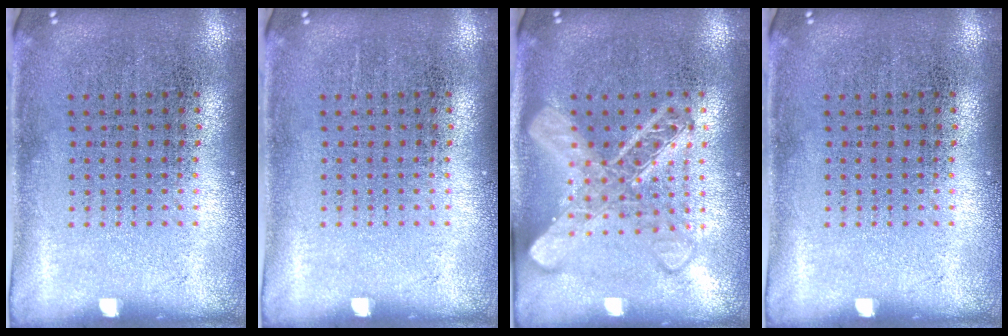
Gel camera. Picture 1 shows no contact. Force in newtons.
{"total": 0.0}
{"total": 2.8, "press": 2.8, "slide": 0.5}
{"total": 0.0}